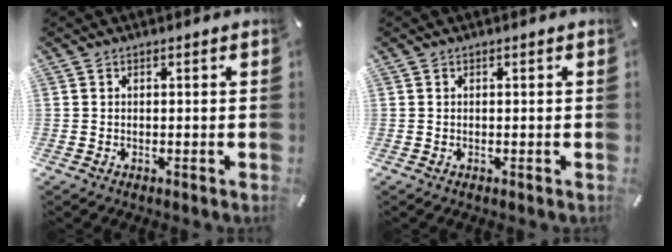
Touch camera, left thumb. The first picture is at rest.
{"total": 0.0}